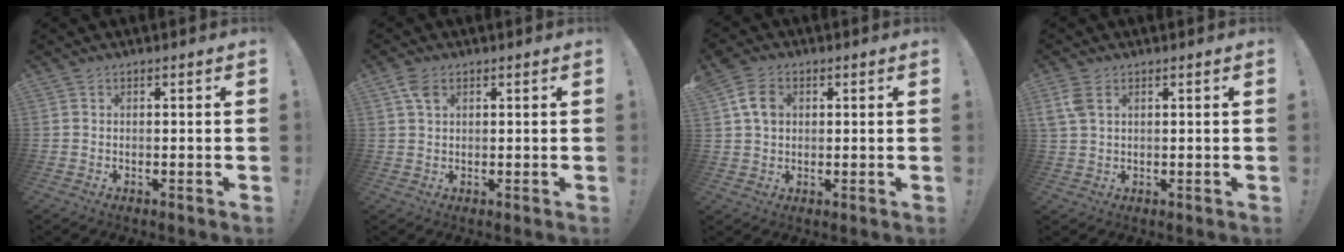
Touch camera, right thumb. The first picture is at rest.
{"total": 4.0, "force": [1.9, 2.3, 2.7], "torque": [-0.053, 0.001, 0.037]}
{"total": 7.3, "force": [2.1, 5.4, 4.5], "torque": [-0.076, 0.004, 0.041]}
{"total": 4.9, "force": [2.1, 2.8, 3.4], "torque": [-0.070, -0.004, 0.041]}